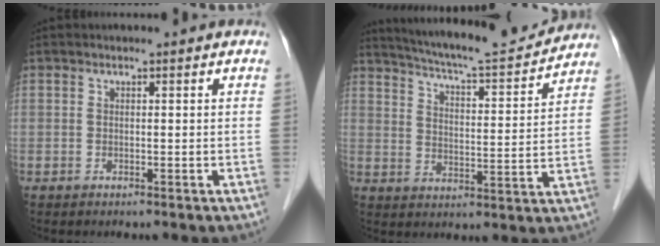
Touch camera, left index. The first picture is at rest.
{"total": 16.0, "force": [15.0, 0.9, 5.4], "torque": [-0.095, -0.010, 0.216]}